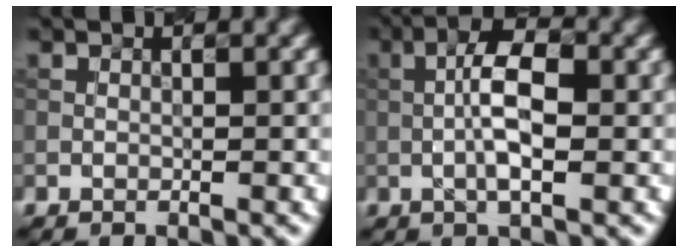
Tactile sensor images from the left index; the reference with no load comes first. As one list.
[{"total": 4.9, "force": [-0.3, 1.5, 4.6], "torque": [-0.090, 0.010, -0.014]}]